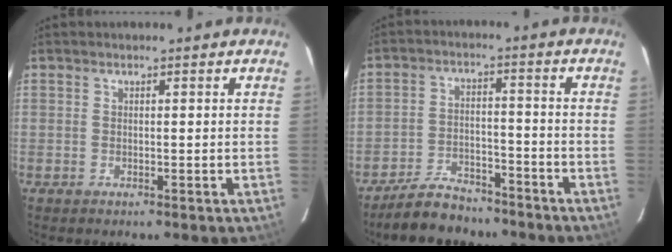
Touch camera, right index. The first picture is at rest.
{"total": 9.3, "force": [-8.0, 3.9, 2.8], "torque": [-0.079, 0.012, -0.122]}